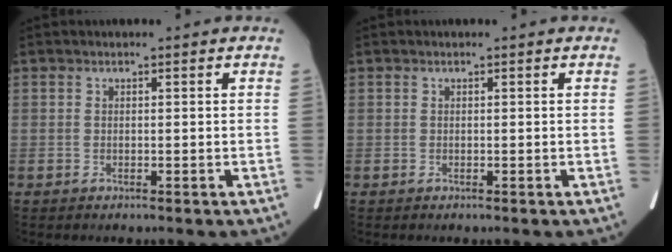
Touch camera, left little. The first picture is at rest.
{"total": 0.0}